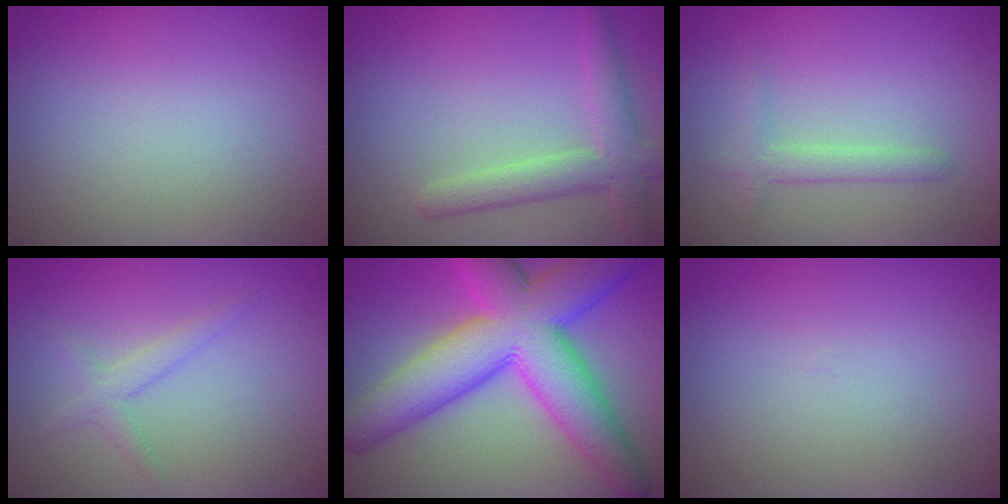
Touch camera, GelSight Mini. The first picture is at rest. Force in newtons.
{"total": 3.6, "press": 3.6, "slide": 0.1}
{"total": 1.8, "press": 1.8, "slide": 0.2}
{"total": 1.6, "press": 1.6, "slide": 0.1}
{"total": 12.3, "press": 12.3, "slide": 0.3}
{"total": 0.0}